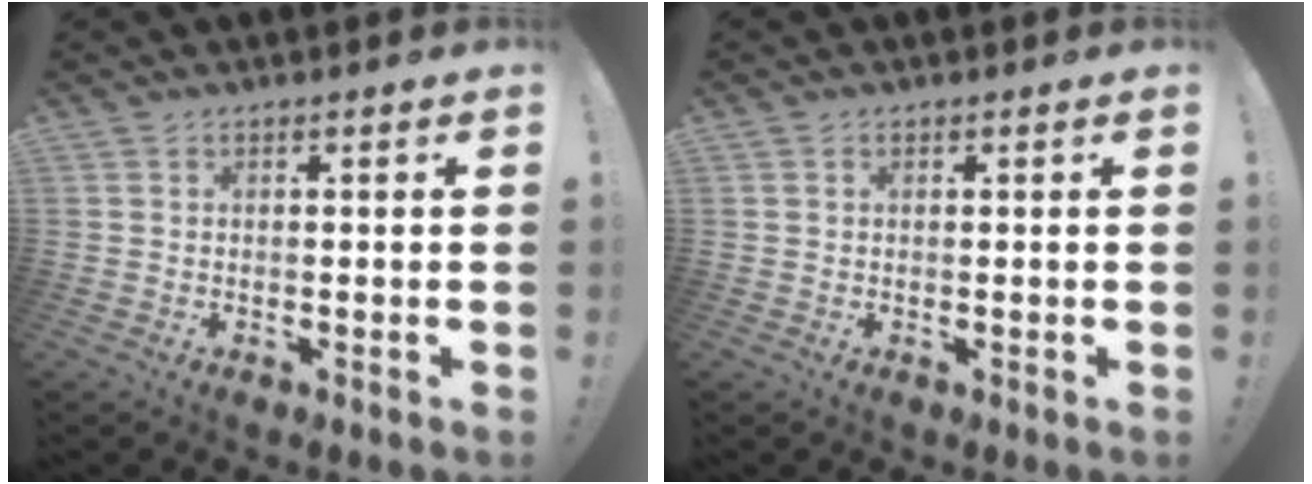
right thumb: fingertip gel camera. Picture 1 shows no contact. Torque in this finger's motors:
{"motor_torque": [-0.03, -0.16, -0.13, 0.06, 0.03]}